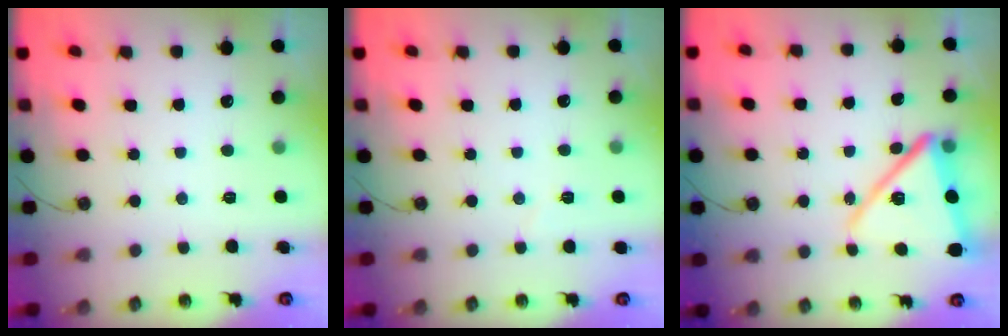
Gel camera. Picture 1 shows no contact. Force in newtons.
{"total": 2.9, "press": 2.7, "slide": 1.1}
{"total": 16.0, "press": 15.9, "slide": 1.3}